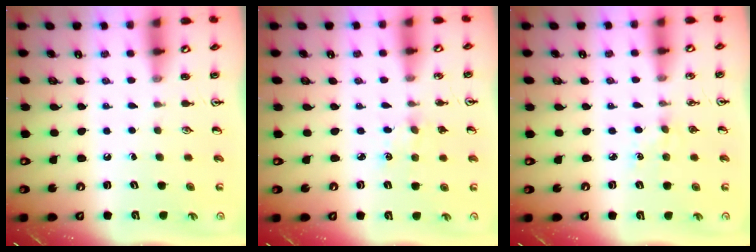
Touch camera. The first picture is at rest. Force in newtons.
{"total": 3.3, "press": 3.3, "slide": 0.5}
{"total": 3.6, "press": 3.5, "slide": 0.5}